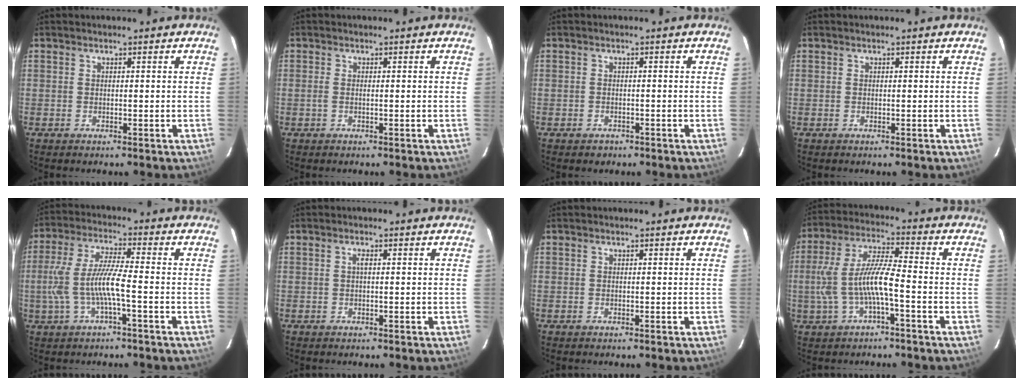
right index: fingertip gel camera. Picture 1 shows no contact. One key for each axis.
{"total": 0.9, "fx": -0.2, "fy": 0.0, "fz": 0.9, "tx": -0.020, "ty": 0.001, "tz": -0.006}
{"total": 1.6, "fx": -1.0, "fy": 1.2, "fz": 0.3, "tx": -0.007, "ty": 0.003, "tz": -0.011}
{"total": 0.0}
{"total": 9.4, "fx": -2.3, "fy": 1.1, "fz": 9.0, "tx": -0.196, "ty": 0.002, "tz": -0.038}
{"total": 0.8, "fx": 0.1, "fy": 0.1, "fz": 0.8, "tx": -0.015, "ty": 0.004, "tz": -0.001}
{"total": 0.0}
{"total": 10.1, "fx": -2.6, "fy": 1.8, "fz": 9.6, "tx": -0.209, "ty": 0.008, "tz": -0.042}